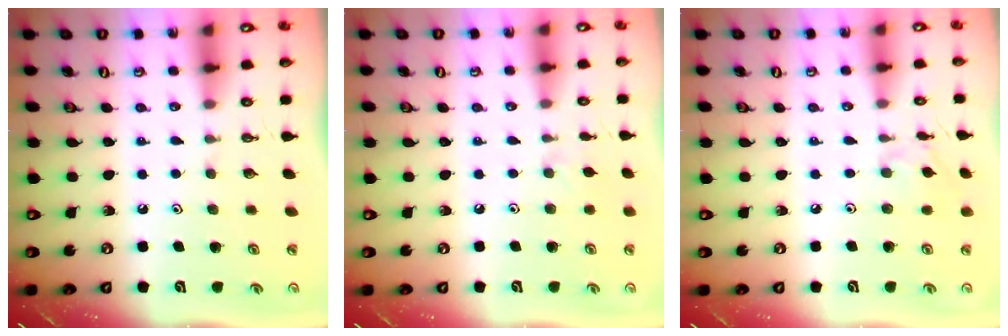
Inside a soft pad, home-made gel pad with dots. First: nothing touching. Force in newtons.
{"total": 4.1, "press": 4.0, "slide": 0.8}
{"total": 4.1, "press": 4.1, "slide": 0.5}